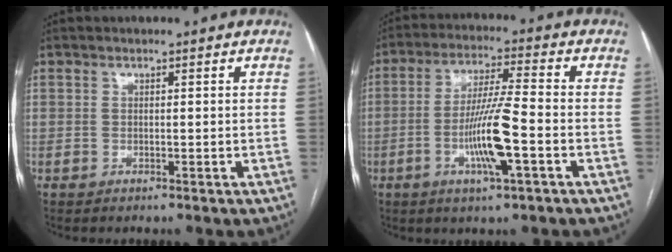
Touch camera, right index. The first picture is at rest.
{"total": 10.3, "force": [-3.2, 0.2, 9.8], "torque": [-0.189, -0.006, -0.060]}